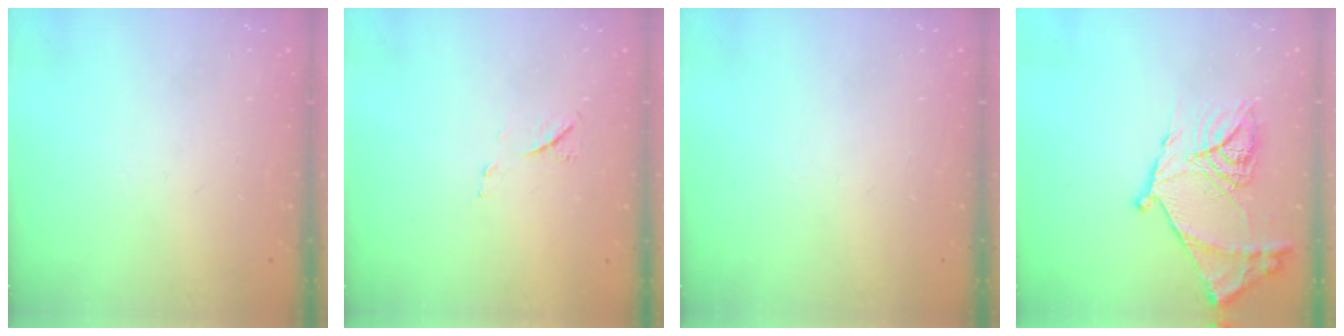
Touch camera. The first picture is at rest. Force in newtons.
{"total": 5.6, "press": 5.6, "slide": 0.7}
{"total": 0.0}
{"total": 18.9, "press": 18.8, "slide": 1.8}